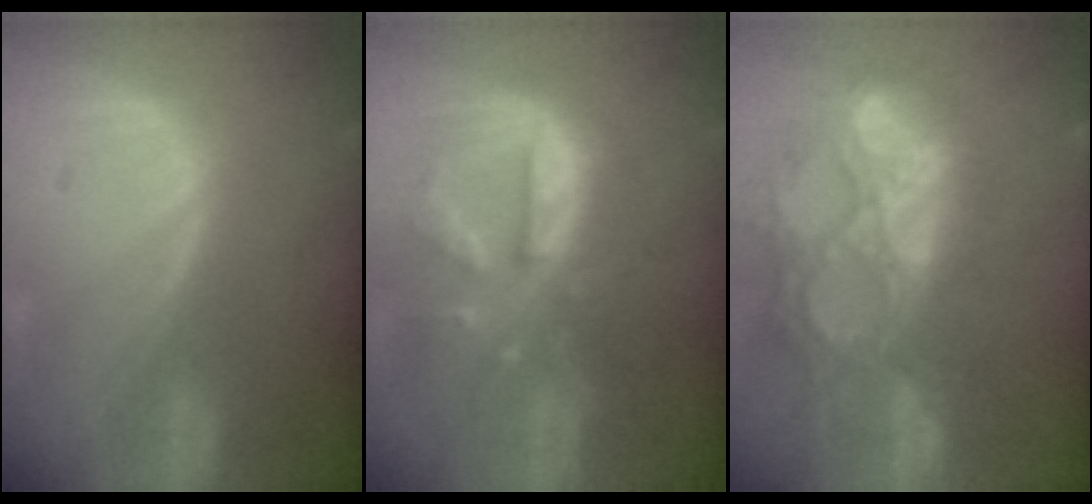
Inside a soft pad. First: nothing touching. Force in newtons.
{"total": 10.8, "press": 9.5, "slide": 5.1}
{"total": 15.1, "press": 12.5, "slide": 8.5}